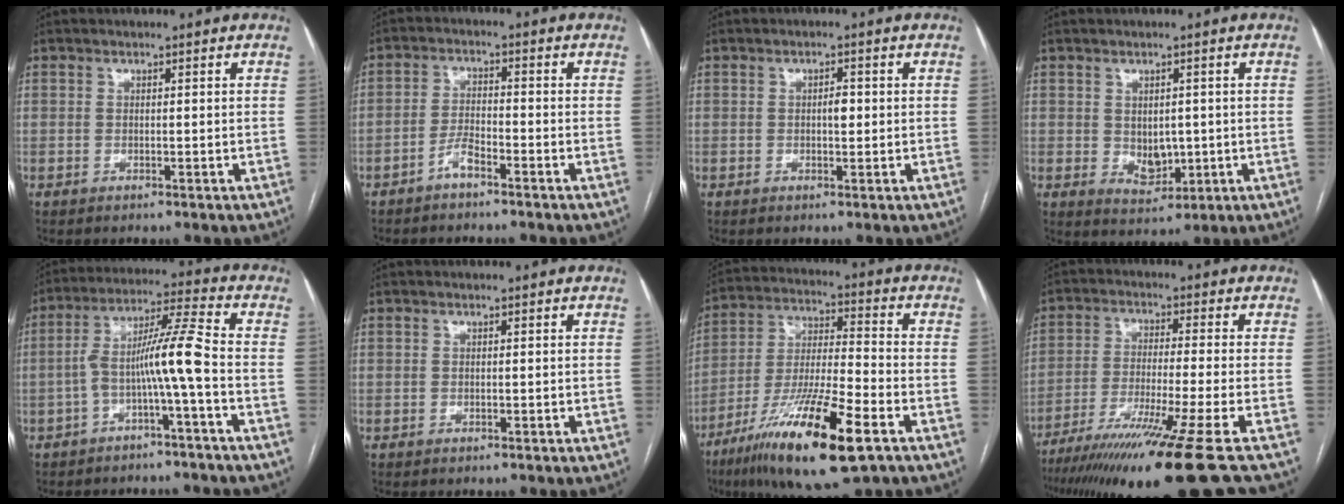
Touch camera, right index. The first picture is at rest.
{"total": 3.1, "force": [-2.3, 0.6, 1.9], "torque": [-0.040, 0.006, -0.045]}
{"total": 1.8, "force": [0.0, 0.8, 1.6], "torque": [-0.026, 0.003, 0.002]}
{"total": 4.6, "force": [0.0, 3.2, 3.4], "torque": [-0.052, -0.004, 0.016]}
{"total": 8.9, "force": [-2.6, -0.7, 8.4], "torque": [-0.150, 0.030, -0.045]}
{"total": 0.0}
{"total": 19.1, "force": [-10.2, 2.1, 16.1], "torque": [-0.305, -0.039, -0.178]}
{"total": 18.5, "force": [-13.9, -2.7, 12.0], "torque": [-0.178, -0.057, -0.227]}